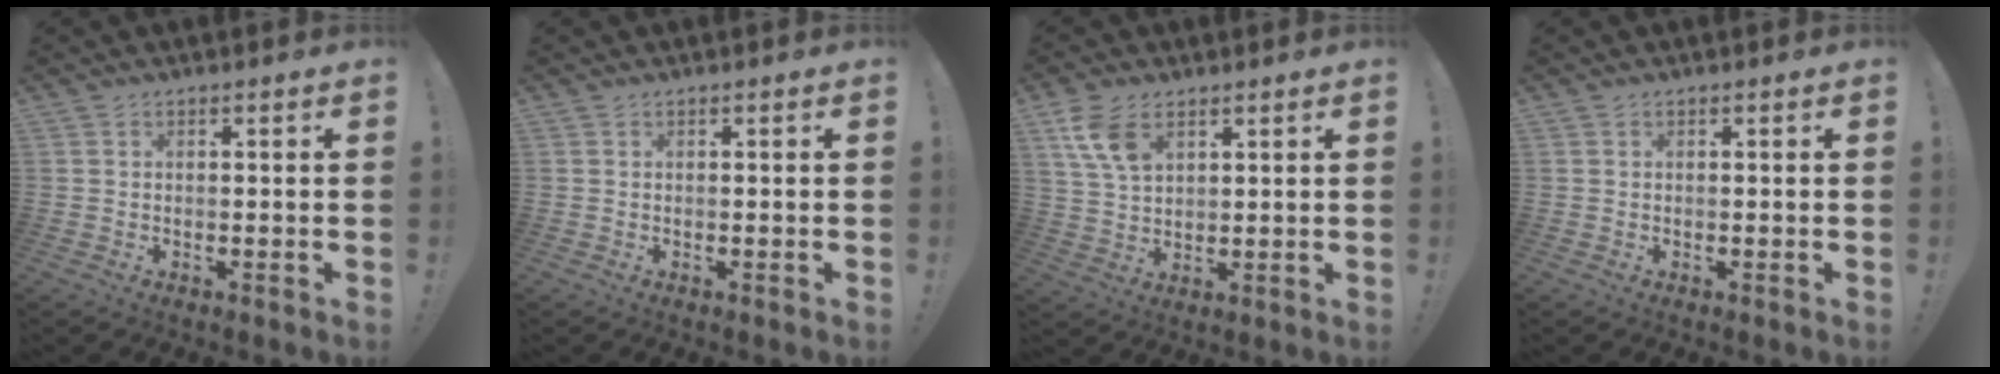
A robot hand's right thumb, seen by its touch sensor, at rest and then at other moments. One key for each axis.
{"total": 0.0}
{"total": 8.9, "fx": 4.6, "fy": 5.0, "fz": 5.7, "tx": -0.109, "ty": -0.015, "tz": 0.091}
{"total": 0.0}